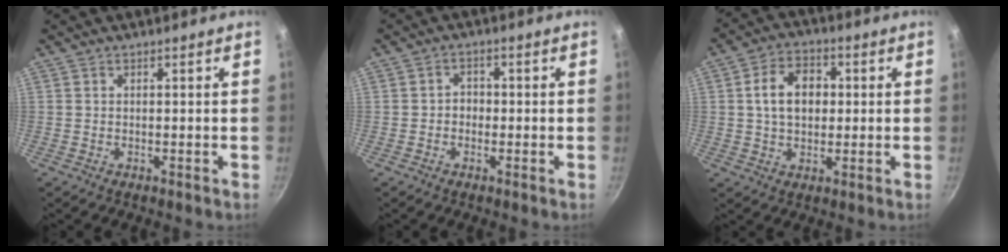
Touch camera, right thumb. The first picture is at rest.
{"total": 2.3, "force": [-0.6, 1.9, 1.1], "torque": [-0.002, 0.010, -0.012]}
{"total": 9.3, "force": [1.1, 6.6, 6.4], "torque": [-0.086, 0.014, 0.012]}